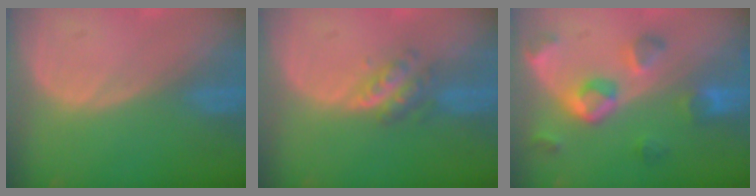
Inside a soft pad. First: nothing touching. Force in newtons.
{"total": 4.7, "press": 4.3, "slide": 2.0}
{"total": 7.4, "press": 7.4, "slide": 0.4}